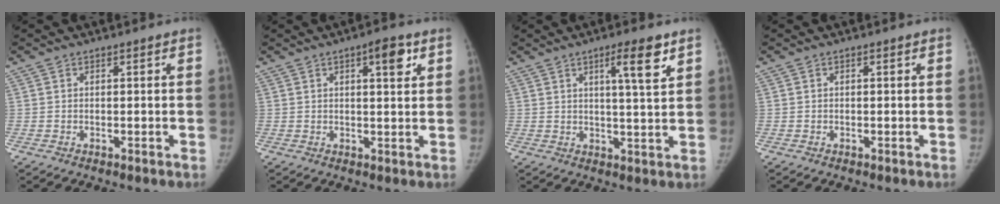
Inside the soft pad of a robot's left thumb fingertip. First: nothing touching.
{"total": 5.2, "force": [2.3, 1.6, 4.3], "torque": [-0.052, -0.007, 0.031]}
{"total": 7.1, "force": [3.8, 0.8, 6.0], "torque": [-0.090, -0.022, 0.060]}
{"total": 0.0}